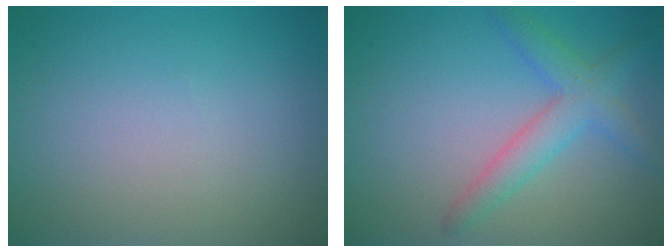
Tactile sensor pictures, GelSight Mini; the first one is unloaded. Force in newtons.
{"total": 3.5, "press": 3.5, "slide": 0.1}